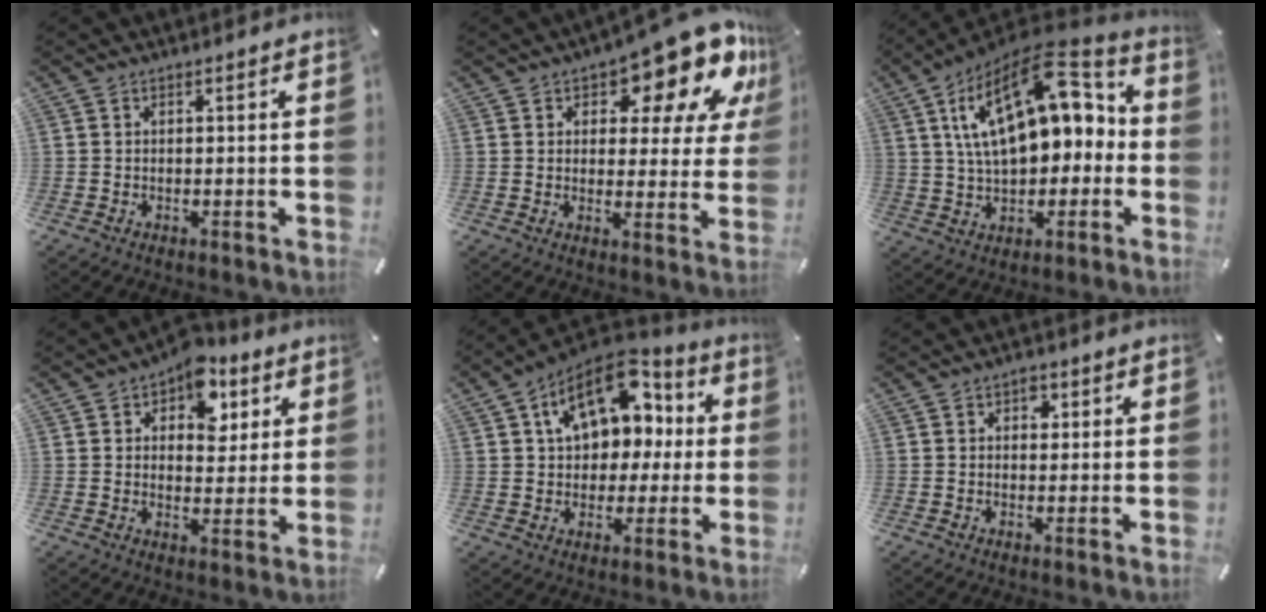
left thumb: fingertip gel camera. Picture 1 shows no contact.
{"total": 15.2, "force": [11.0, 5.7, 8.8], "torque": [-0.116, -0.086, 0.180]}
{"total": 21.8, "force": [6.8, 13.2, 15.9], "torque": [-0.261, -0.026, 0.114]}
{"total": 9.3, "force": [5.0, 6.5, 4.4], "torque": [-0.055, -0.025, 0.084]}
{"total": 15.6, "force": [6.0, 11.5, 8.7], "torque": [-0.144, -0.028, 0.110]}
{"total": 2.1, "force": [0.7, 1.8, 0.8], "torque": [0.004, -0.002, 0.006]}